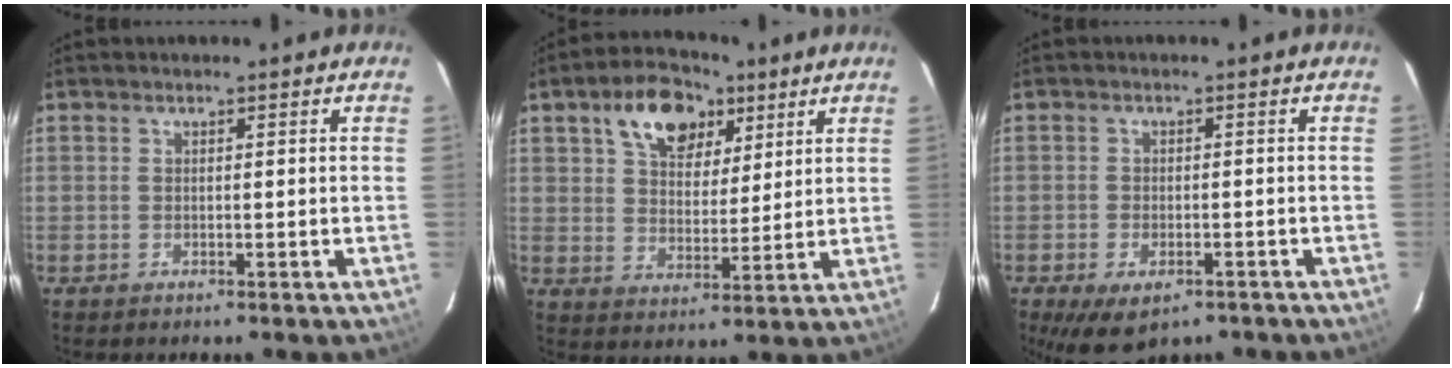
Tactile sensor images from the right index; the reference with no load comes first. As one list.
[{"total": 12.3, "force": [6.8, 7.4, 7.1], "torque": [-0.124, 0.026, 0.116]}, {"total": 8.1, "force": [-5.0, 4.2, 4.9], "torque": [-0.103, -0.024, -0.070]}]